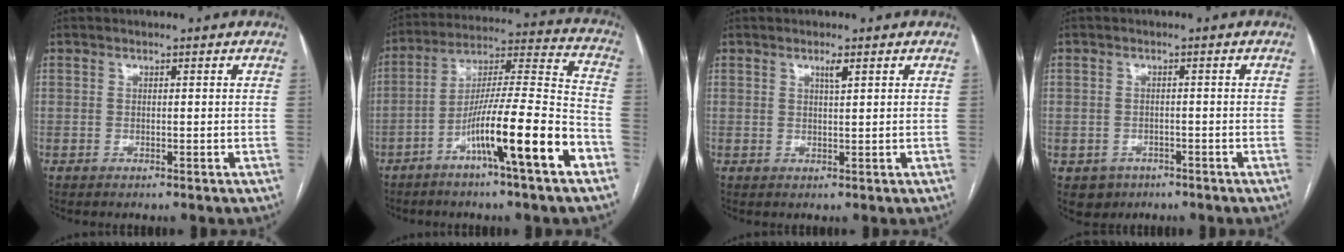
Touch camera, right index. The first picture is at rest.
{"total": 16.1, "force": [-7.8, 0.0, 14.0], "torque": [-0.238, 0.001, -0.130]}
{"total": 1.5, "force": [0.9, 0.0, 1.2], "torque": [-0.022, -0.003, 0.014]}
{"total": 3.5, "force": [-1.7, 3.0, 0.3], "torque": [-0.001, 0.009, -0.021]}